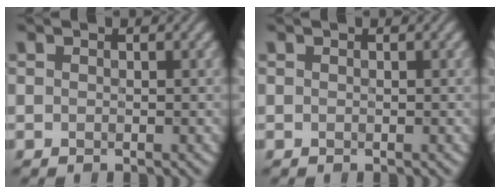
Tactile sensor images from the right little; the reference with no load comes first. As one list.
[{"total": 0.0}]